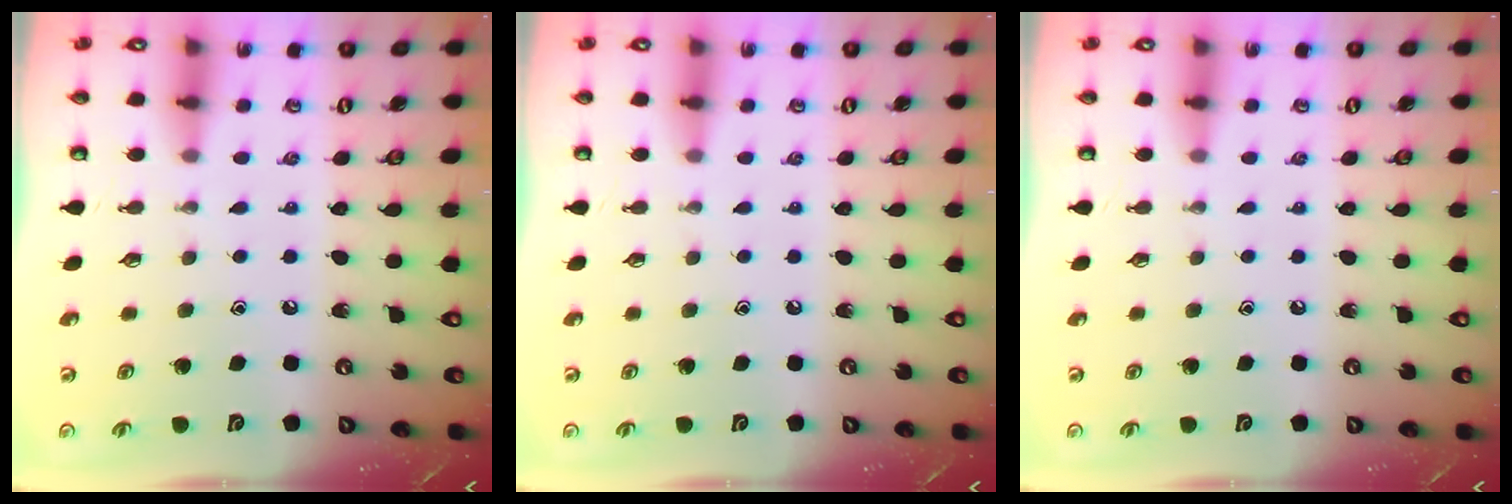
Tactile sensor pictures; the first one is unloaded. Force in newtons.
{"total": 0.0}
{"total": 0.0}